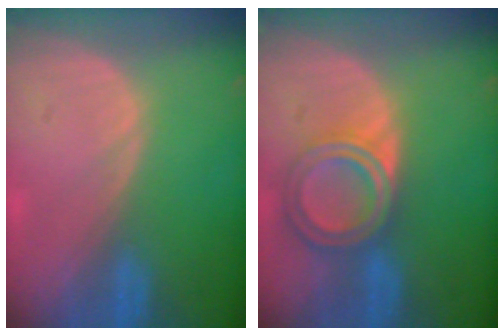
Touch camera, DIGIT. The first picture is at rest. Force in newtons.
{"total": 6.8, "press": 6.0, "slide": 3.1}